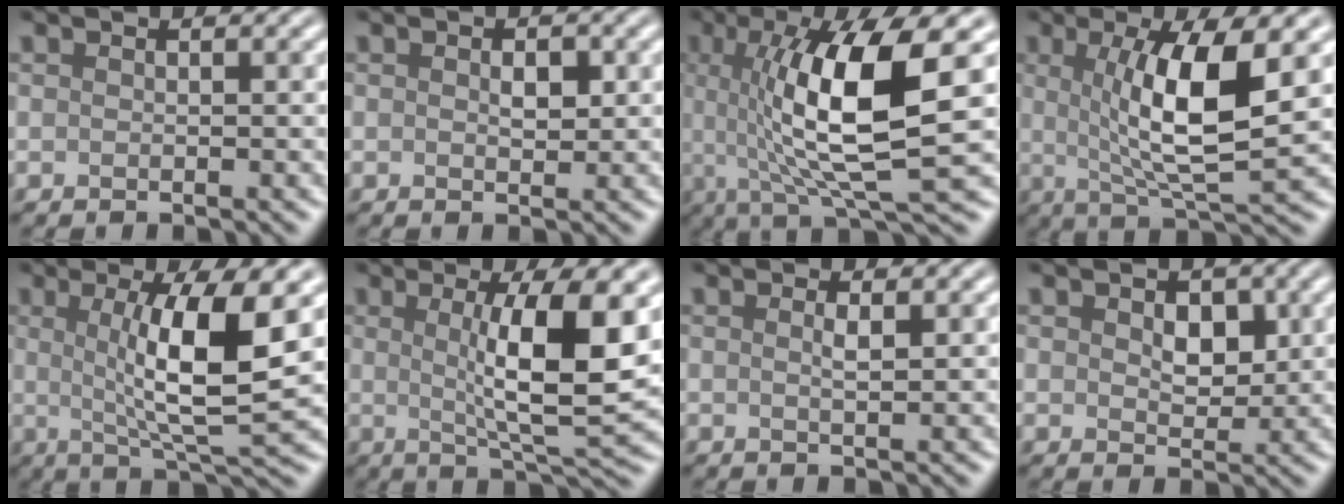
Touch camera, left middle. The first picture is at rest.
{"total": 1.5, "force": [0.3, 0.8, 1.2], "torque": [-0.018, 0.000, 0.004]}
{"total": 10.8, "force": [1.1, 2.6, 10.5], "torque": [-0.157, -0.002, 0.024]}
{"total": 8.0, "force": [1.3, 1.9, 7.6], "torque": [-0.126, -0.010, 0.025]}
{"total": 8.3, "force": [1.2, 1.7, 8.0], "torque": [-0.118, -0.009, 0.022]}
{"total": 8.4, "force": [1.3, 1.7, 8.1], "torque": [-0.117, -0.011, 0.026]}
{"total": 1.1, "force": [0.3, 0.2, 1.1], "torque": [-0.019, 0.003, 0.002]}
{"total": 2.7, "force": [0.6, 1.7, 1.9], "torque": [-0.033, -0.003, 0.009]}